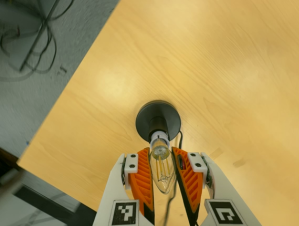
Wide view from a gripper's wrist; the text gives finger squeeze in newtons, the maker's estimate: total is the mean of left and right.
{"total": 11.4, "left": 10.6, "right": 12.1}